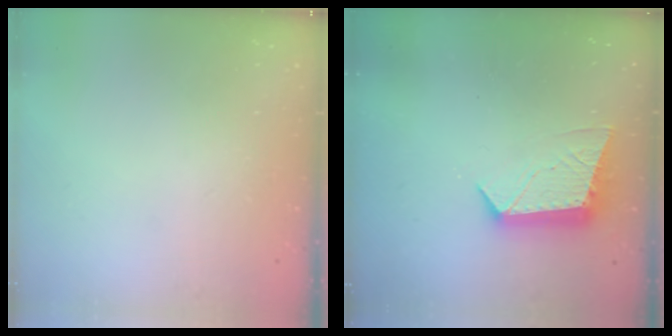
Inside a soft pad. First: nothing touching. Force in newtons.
{"total": 10.8, "press": 10.8, "slide": 0.8}